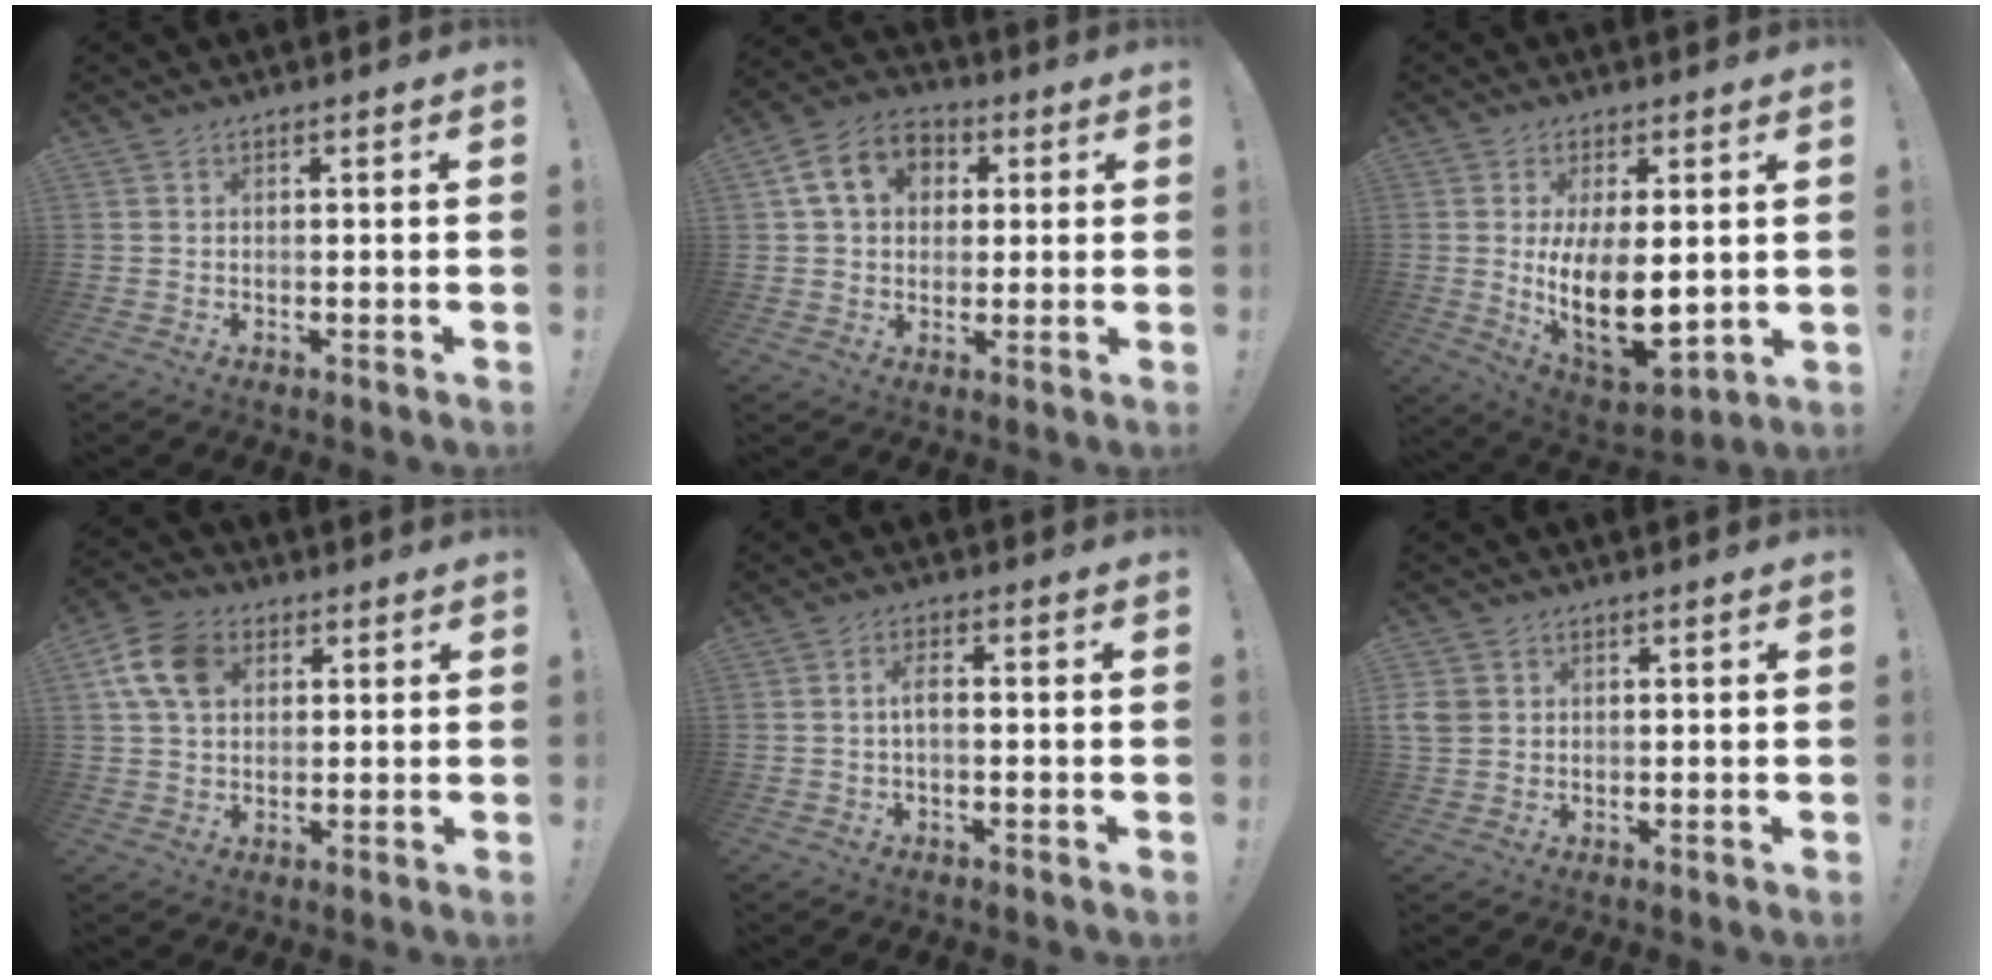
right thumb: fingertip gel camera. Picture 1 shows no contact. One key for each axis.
{"total": 12.5, "fx": 3.9, "fy": 9.8, "fz": 6.8, "tx": -0.103, "ty": 0.003, "tz": 0.080}
{"total": 16.5, "fx": 0.7, "fy": 8.2, "fz": 14.3, "tx": -0.240, "ty": -0.031, "tz": 0.025}
{"total": 11.3, "fx": 3.6, "fy": 8.2, "fz": 7.0, "tx": -0.124, "ty": 0.007, "tz": 0.073}
{"total": 3.4, "fx": -0.1, "fy": 1.1, "fz": 3.2, "tx": -0.058, "ty": 0.008, "tz": -0.003}
{"total": 4.2, "fx": 1.1, "fy": 3.6, "fz": 1.9, "tx": -0.046, "ty": -0.002, "tz": 0.022}